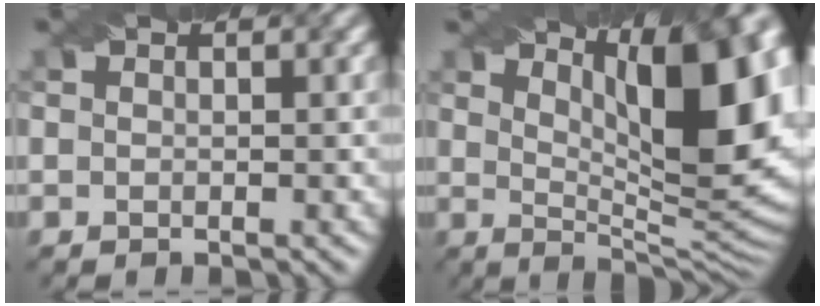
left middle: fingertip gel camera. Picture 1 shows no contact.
{"total": 13.9, "force": [5.1, 4.9, 11.9], "torque": [-0.138, 0.012, 0.077]}